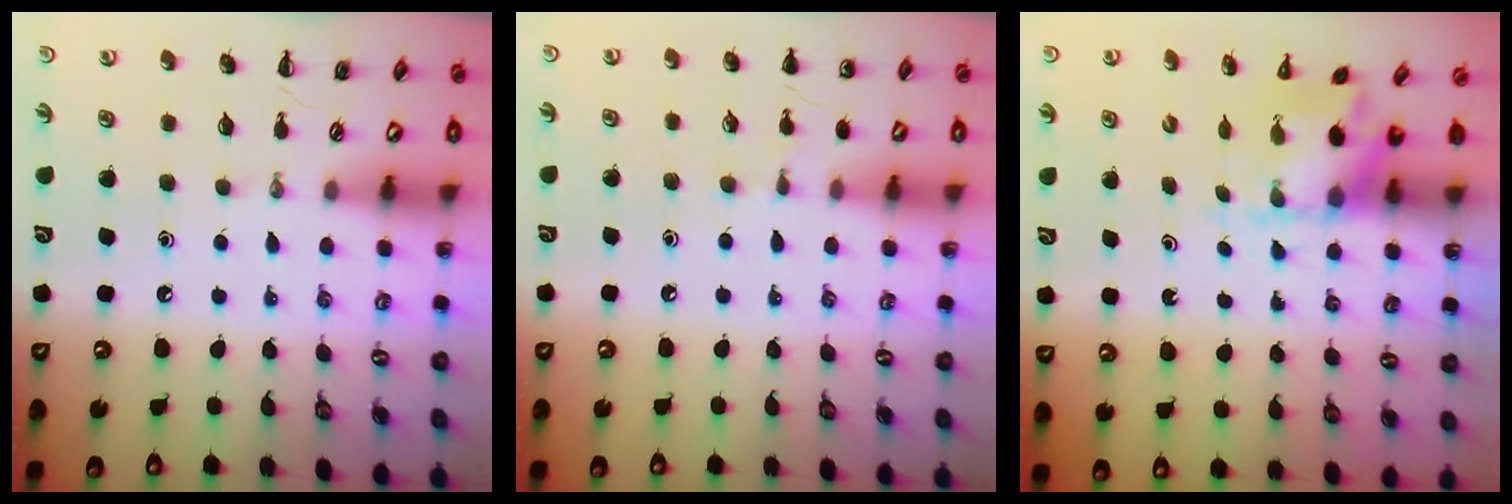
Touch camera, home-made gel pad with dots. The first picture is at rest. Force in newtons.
{"total": 4.8, "press": 4.6, "slide": 1.4}
{"total": 3.7, "press": 3.7, "slide": 0.6}